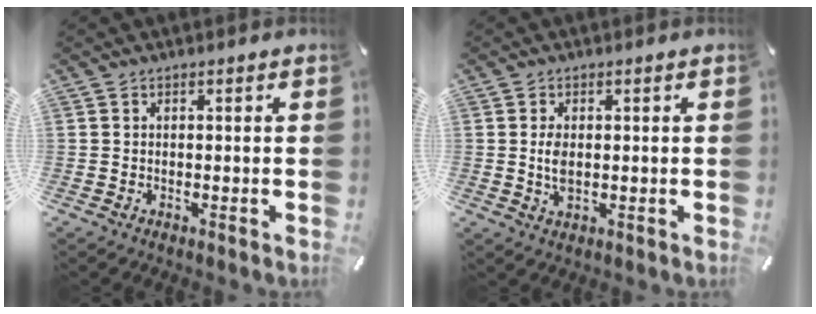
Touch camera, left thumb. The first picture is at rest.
{"total": 3.1, "force": [0.1, 1.8, 2.6], "torque": [-0.054, -0.003, -0.002]}